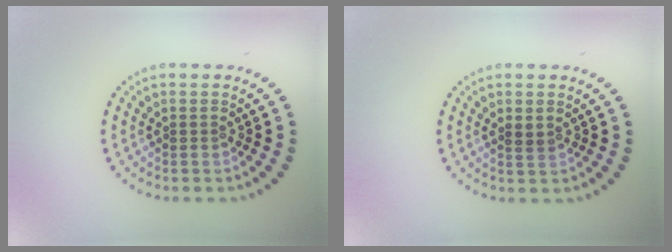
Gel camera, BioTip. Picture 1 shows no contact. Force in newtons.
{"total": 0.8, "press": 0.8, "slide": 0.3}